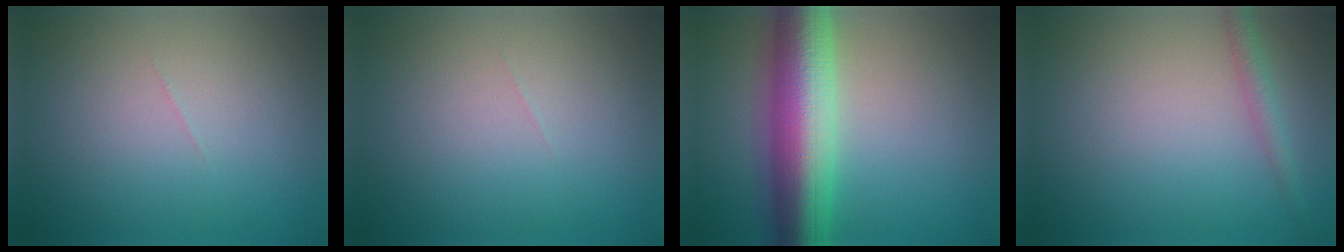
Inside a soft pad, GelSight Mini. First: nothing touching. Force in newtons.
{"total": 0.0}
{"total": 10.7, "press": 10.7, "slide": 0.0}
{"total": 1.8, "press": 1.8, "slide": 0.1}